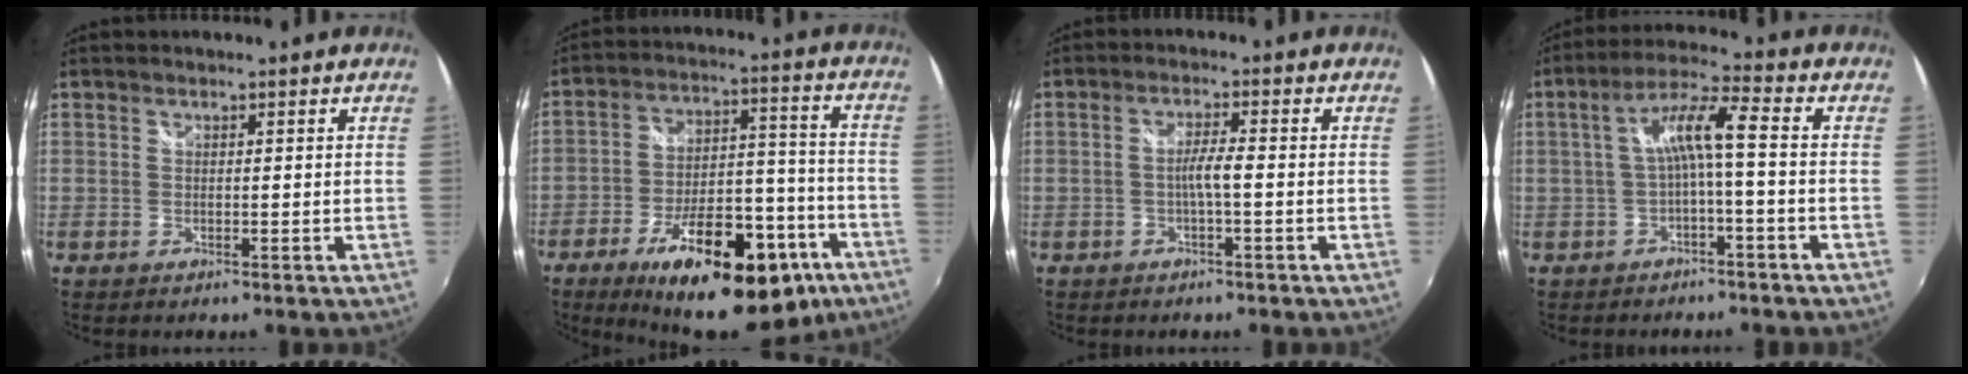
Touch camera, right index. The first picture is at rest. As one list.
[{"total": 25.5, "force": [-15.4, 10.6, 17.3], "torque": [-0.268, 0.010, -0.209]}, {"total": 2.7, "force": [-1.0, -0.3, 2.5], "torque": [-0.048, 0.003, -0.017]}, {"total": 6.8, "force": [-1.5, 0.4, 6.6], "torque": [-0.142, 0.017, -0.021]}]